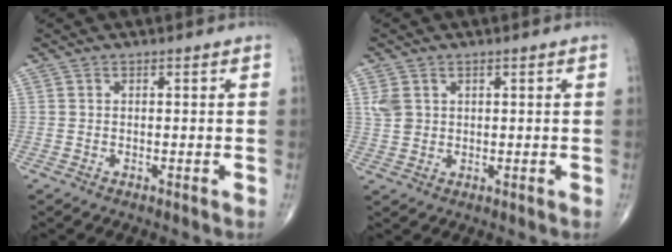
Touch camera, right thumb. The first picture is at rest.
{"total": 3.5, "force": [1.2, 2.7, 1.9], "torque": [-0.032, -0.003, 0.032]}